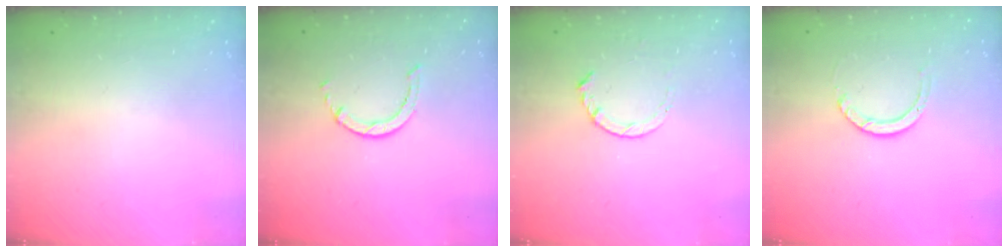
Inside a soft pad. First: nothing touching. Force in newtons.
{"total": 0.8, "press": 0.7, "slide": 0.2}
{"total": 4.7, "press": 4.7, "slide": 0.6}
{"total": 3.6, "press": 3.6, "slide": 0.3}